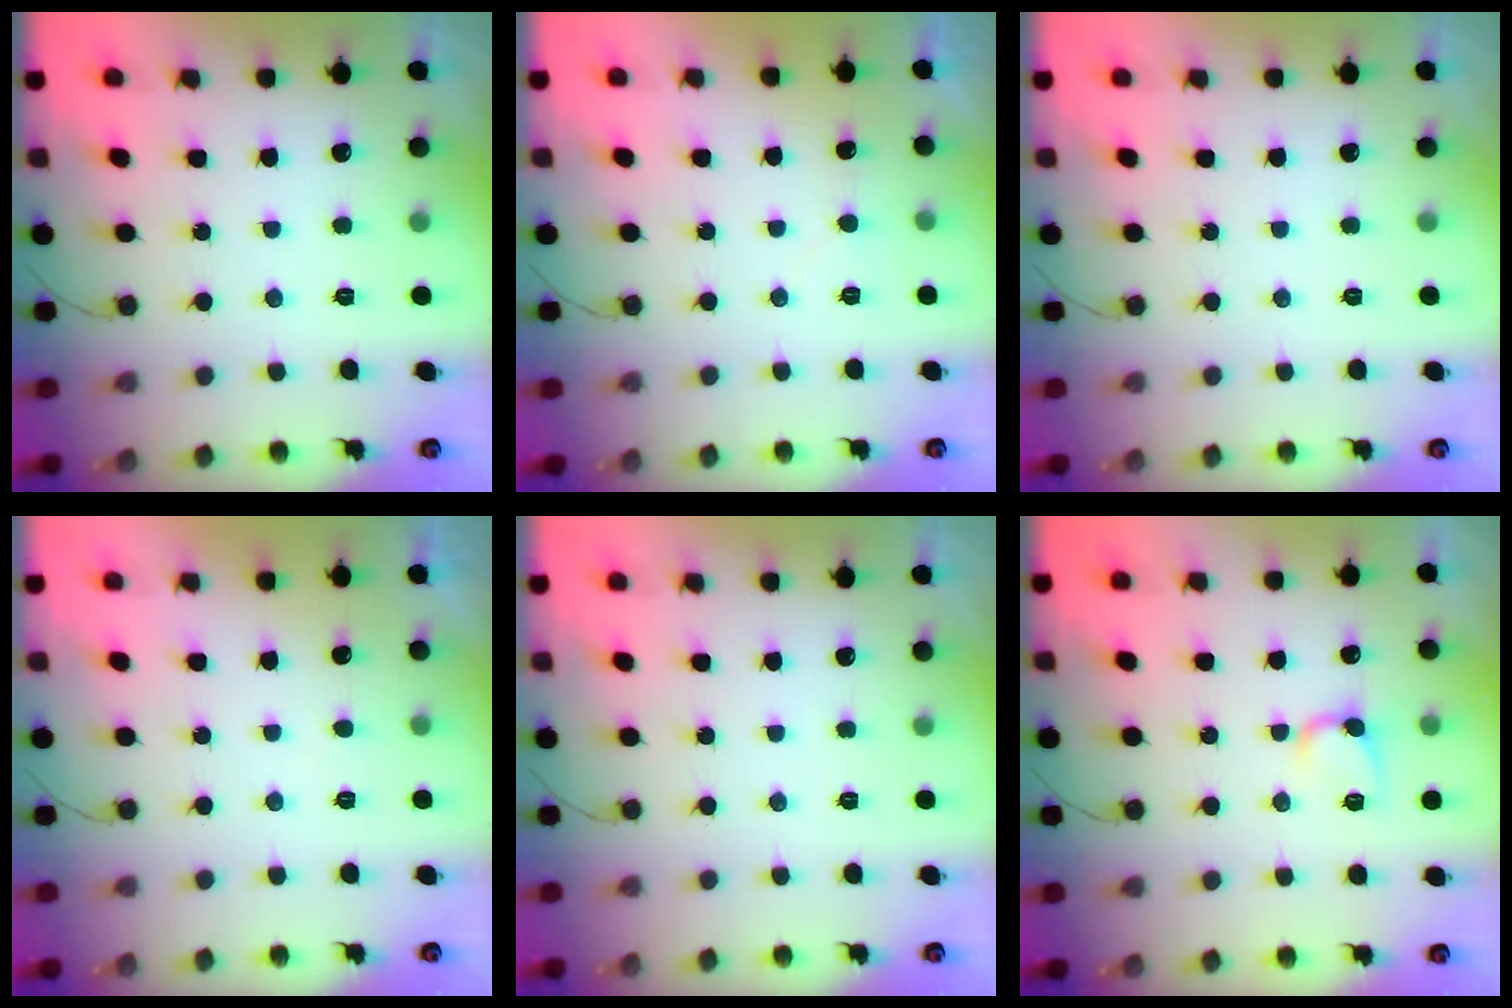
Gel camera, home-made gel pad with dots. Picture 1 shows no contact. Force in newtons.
{"total": 3.9, "press": 3.9, "slide": 0.4}
{"total": 0.0}
{"total": 3.4, "press": 3.3, "slide": 0.3}
{"total": 0.0}
{"total": 5.1, "press": 5.1, "slide": 0.6}